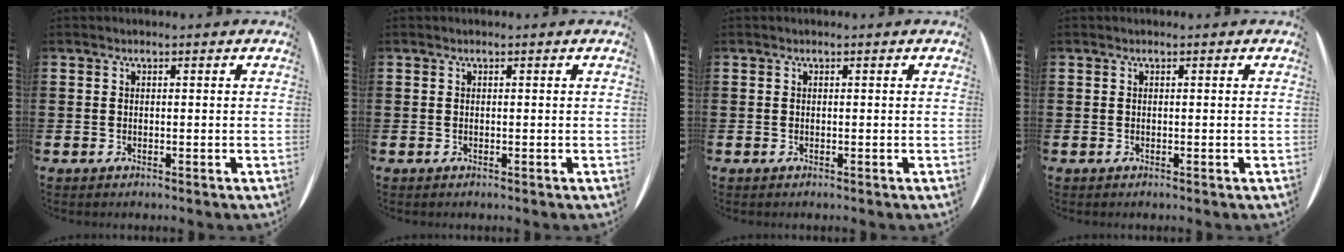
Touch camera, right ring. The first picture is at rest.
{"total": 0.0}
{"total": 0.0}
{"total": 0.0}